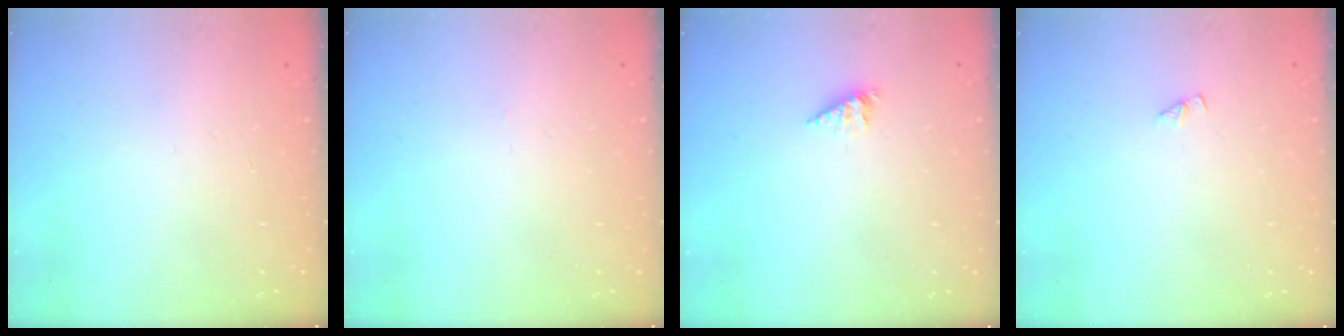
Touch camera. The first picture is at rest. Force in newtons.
{"total": 0.0}
{"total": 2.1, "press": 2.1, "slide": 0.3}
{"total": 0.8, "press": 0.8, "slide": 0.1}